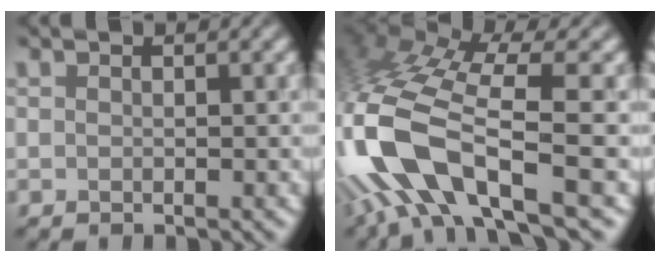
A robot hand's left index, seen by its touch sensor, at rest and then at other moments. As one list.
[{"total": 11.7, "force": [-4.5, 4.4, 9.8], "torque": [-0.209, 0.005, -0.091]}]